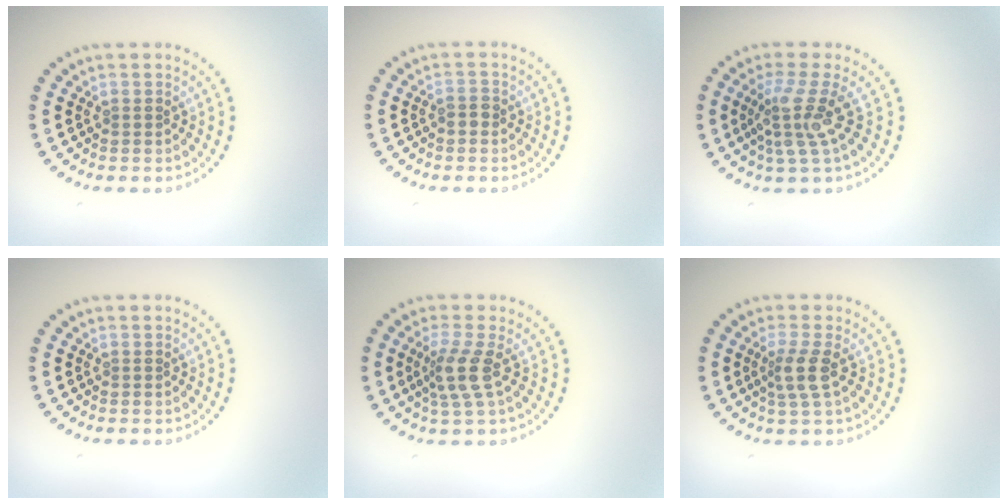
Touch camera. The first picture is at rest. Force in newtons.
{"total": 1.2, "press": 1.1, "slide": 0.4}
{"total": 3.6, "press": 2.5, "slide": 2.6}
{"total": 0.0}
{"total": 3.0, "press": 2.2, "slide": 1.9}
{"total": 2.5, "press": 2.1, "slide": 1.3}